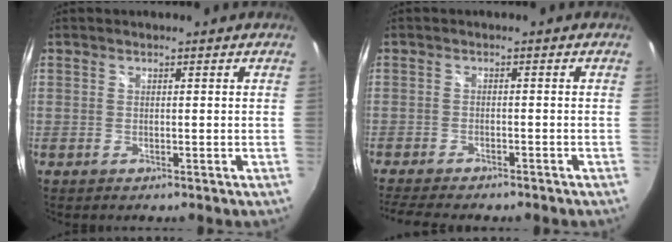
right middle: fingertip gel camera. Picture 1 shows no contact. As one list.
[{"total": 9.3, "force": [-7.9, 2.1, 4.3], "torque": [-0.101, -0.021, -0.123]}]